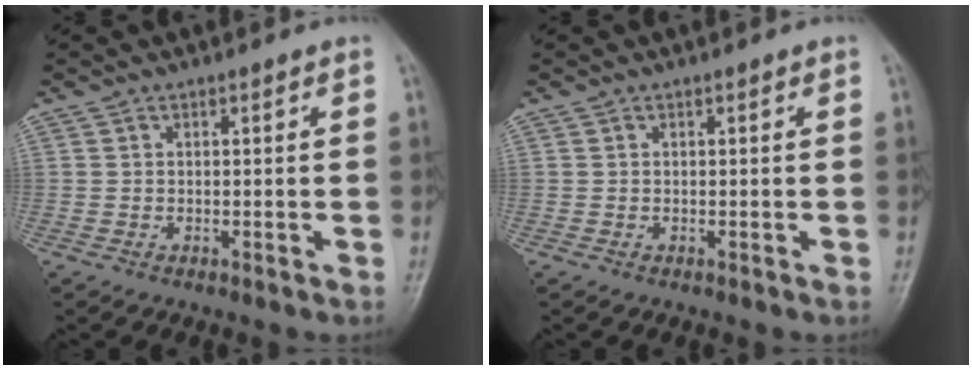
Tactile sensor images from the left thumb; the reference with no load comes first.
{"total": 0.0}